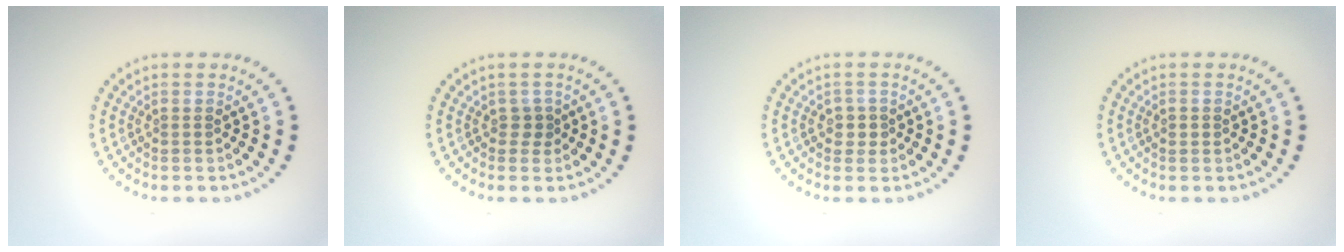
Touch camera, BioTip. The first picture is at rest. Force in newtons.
{"total": 1.0, "press": 0.7, "slide": 0.6}
{"total": 1.4, "press": 1.2, "slide": 0.6}
{"total": 0.7, "press": 0.7, "slide": 0.1}